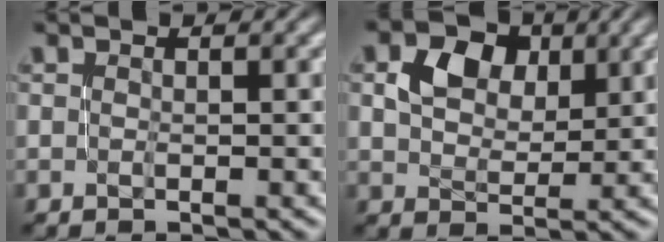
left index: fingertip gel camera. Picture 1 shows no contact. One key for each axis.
{"total": 4.2, "fx": 2.0, "fy": 3.0, "fz": 2.2, "tx": -0.041, "ty": 0.007, "tz": 0.033}